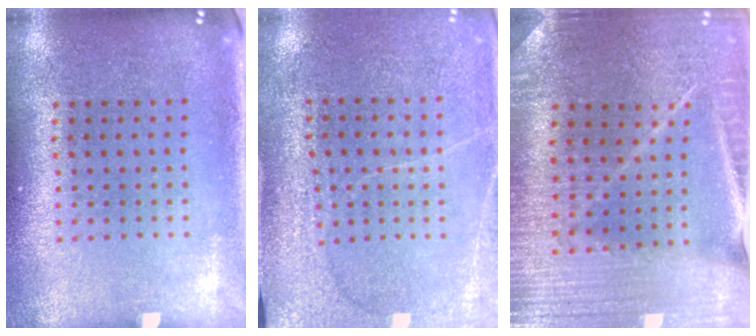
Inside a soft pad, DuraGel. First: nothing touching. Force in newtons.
{"total": 2.9, "press": 2.8, "slide": 0.4}
{"total": 3.2, "press": 3.2, "slide": 0.3}